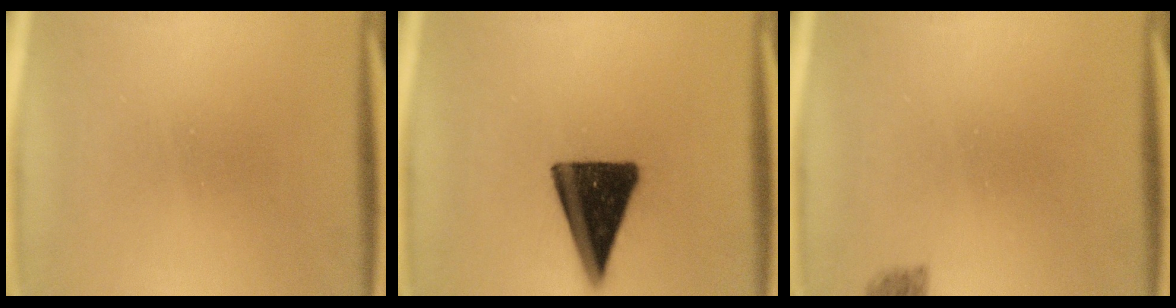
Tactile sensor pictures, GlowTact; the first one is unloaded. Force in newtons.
{"total": 15.8}
{"total": 1.8}